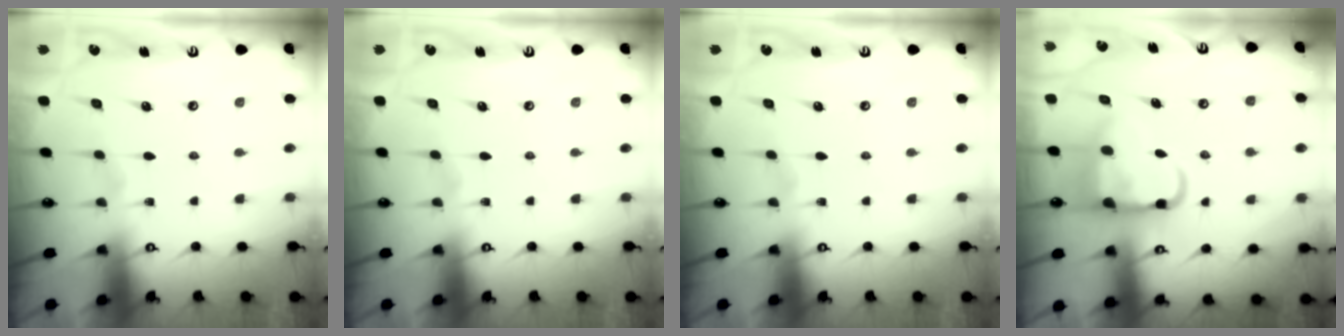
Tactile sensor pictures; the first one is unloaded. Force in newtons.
{"total": 0.0}
{"total": 0.0}
{"total": 10.7, "press": 10.6, "slide": 1.6}